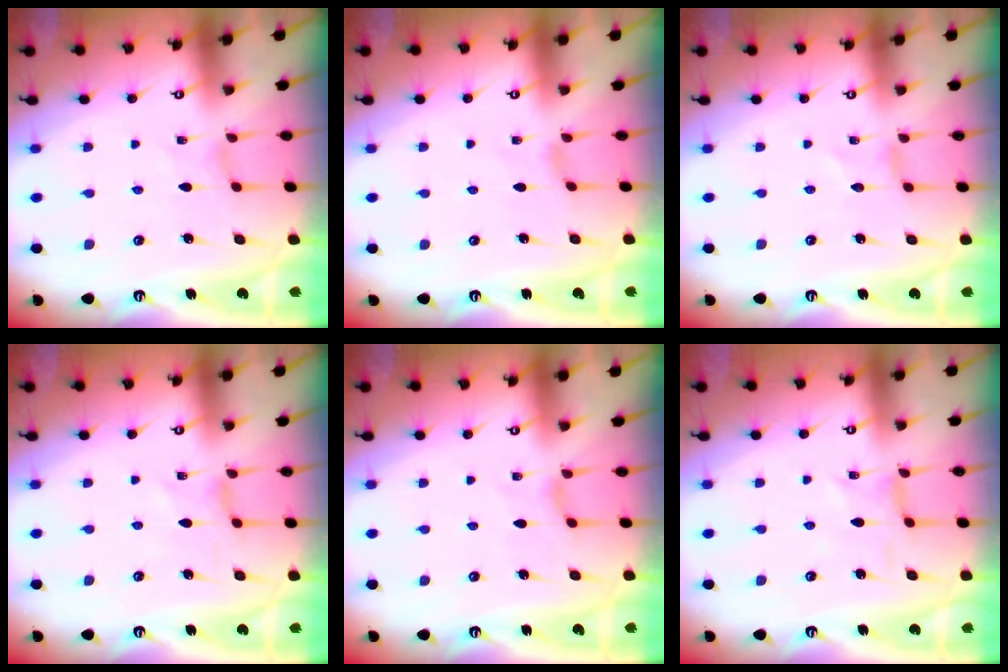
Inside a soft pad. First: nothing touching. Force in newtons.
{"total": 0.0}
{"total": 0.0}
{"total": 0.0}
{"total": 0.0}
{"total": 0.9, "press": 0.9, "slide": 0.3}